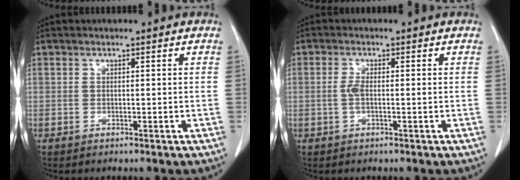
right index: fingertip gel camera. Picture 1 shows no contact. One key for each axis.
{"total": 2.0, "fx": -0.3, "fy": 0.4, "fz": 1.9, "tx": -0.044, "ty": 0.000, "tz": -0.006}